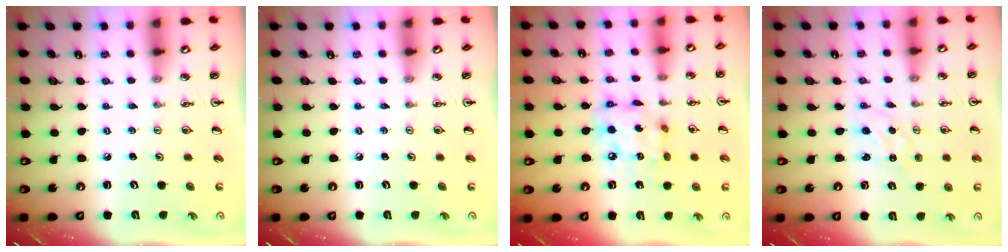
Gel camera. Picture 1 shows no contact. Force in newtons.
{"total": 0.0}
{"total": 12.1, "press": 12.1, "slide": 1.1}
{"total": 0.0}